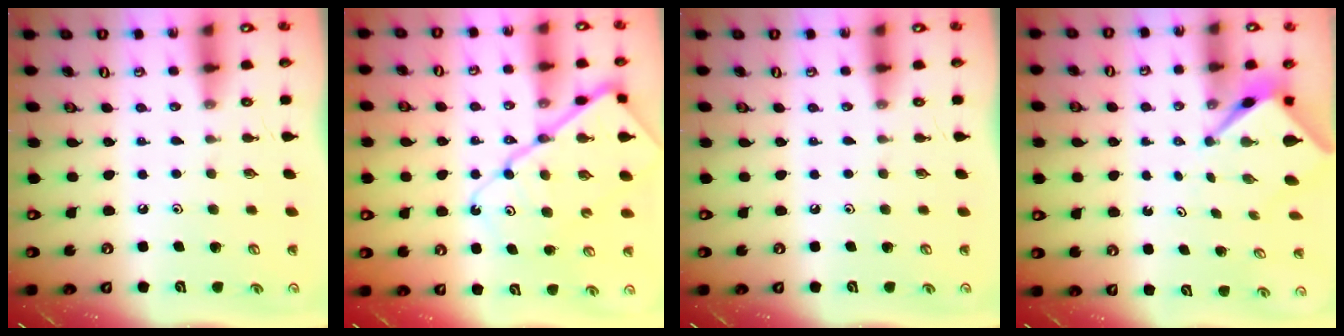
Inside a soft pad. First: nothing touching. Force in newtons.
{"total": 16.1, "press": 16.0, "slide": 1.7}
{"total": 0.0}
{"total": 3.2, "press": 3.2, "slide": 0.2}